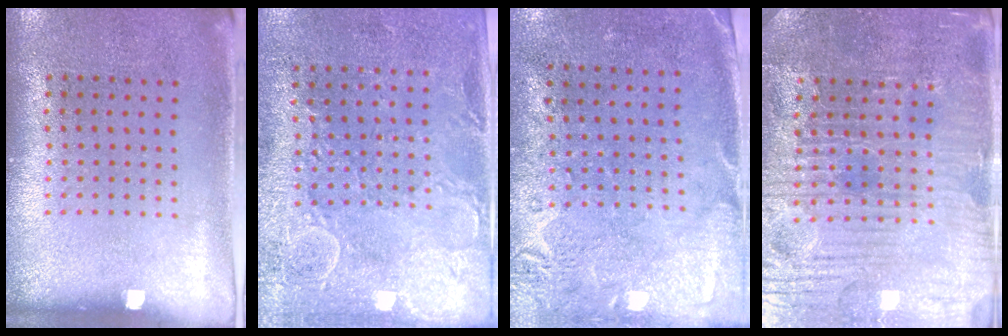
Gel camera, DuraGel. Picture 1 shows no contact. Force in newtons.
{"total": 2.7, "press": 2.5, "slide": 0.9}
{"total": 2.7, "press": 2.2, "slide": 1.7}
{"total": 4.9, "press": 4.7, "slide": 1.3}